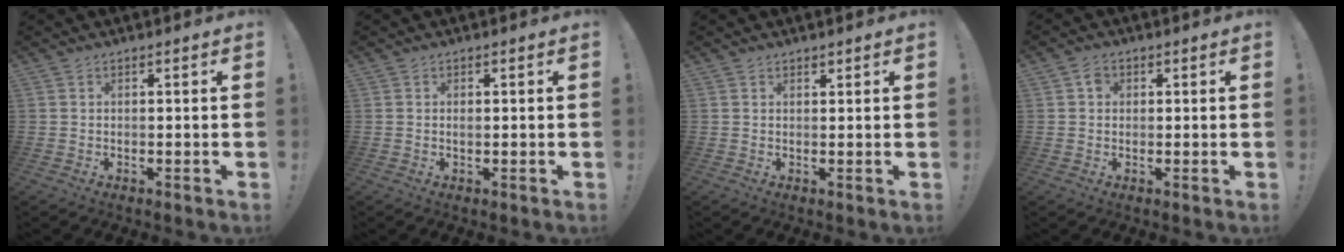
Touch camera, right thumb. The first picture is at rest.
{"total": 0.7, "force": [0.1, 0.4, 0.5], "torque": [-0.002, 0.000, -0.001]}
{"total": 1.0, "force": [0.9, 0.4, 0.1], "torque": [0.006, -0.006, 0.017]}
{"total": 2.4, "force": [0.5, 2.0, 1.2], "torque": [-0.009, -0.001, 0.005]}